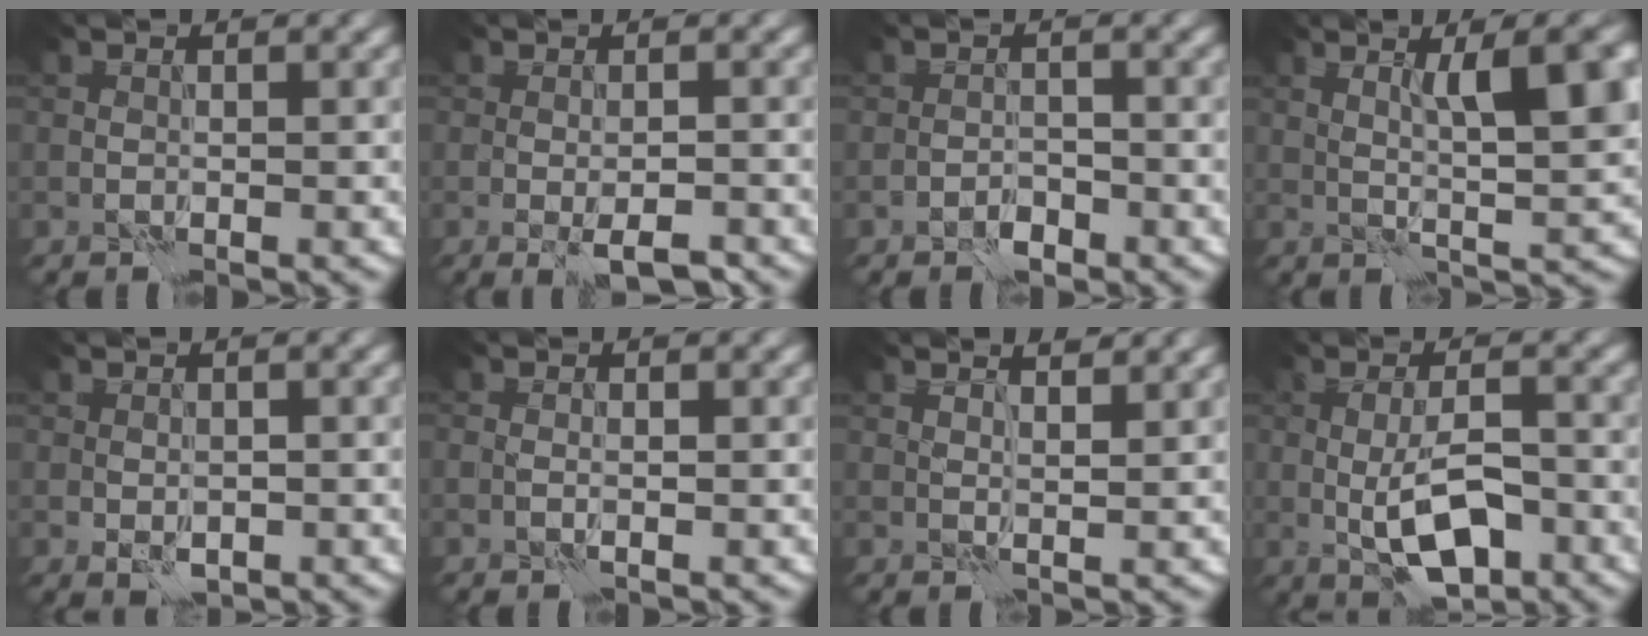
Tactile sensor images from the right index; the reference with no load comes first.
{"total": 3.5, "force": [-1.9, 0.8, 2.9], "torque": [-0.053, -0.005, -0.024]}
{"total": 1.7, "force": [-1.3, 0.8, 0.7], "torque": [-0.008, 0.005, -0.025]}
{"total": 7.0, "force": [1.8, 1.4, 6.6], "torque": [-0.094, 0.004, 0.031]}
{"total": 1.7, "force": [-0.3, 1.1, 1.3], "torque": [-0.024, -0.004, 0.000]}
{"total": 0.8, "force": [-0.1, 0.2, 0.7], "torque": [-0.015, -0.003, -0.001]}
{"total": 2.7, "force": [2.2, 0.7, 1.5], "torque": [-0.017, 0.004, 0.015]}
{"total": 5.6, "force": [-1.8, 2.2, 4.8], "torque": [-0.087, -0.001, -0.031]}